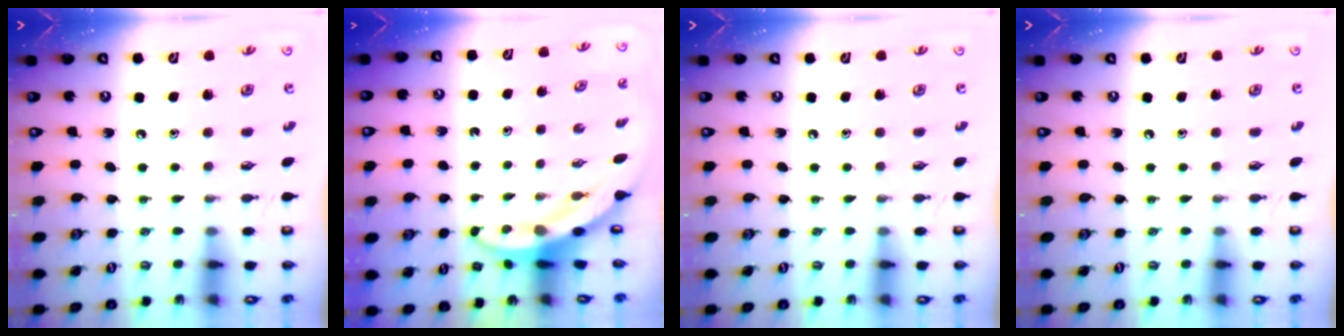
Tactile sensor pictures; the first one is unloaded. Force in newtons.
{"total": 3.9, "press": 3.9, "slide": 0.5}
{"total": 0.0}
{"total": 0.0}